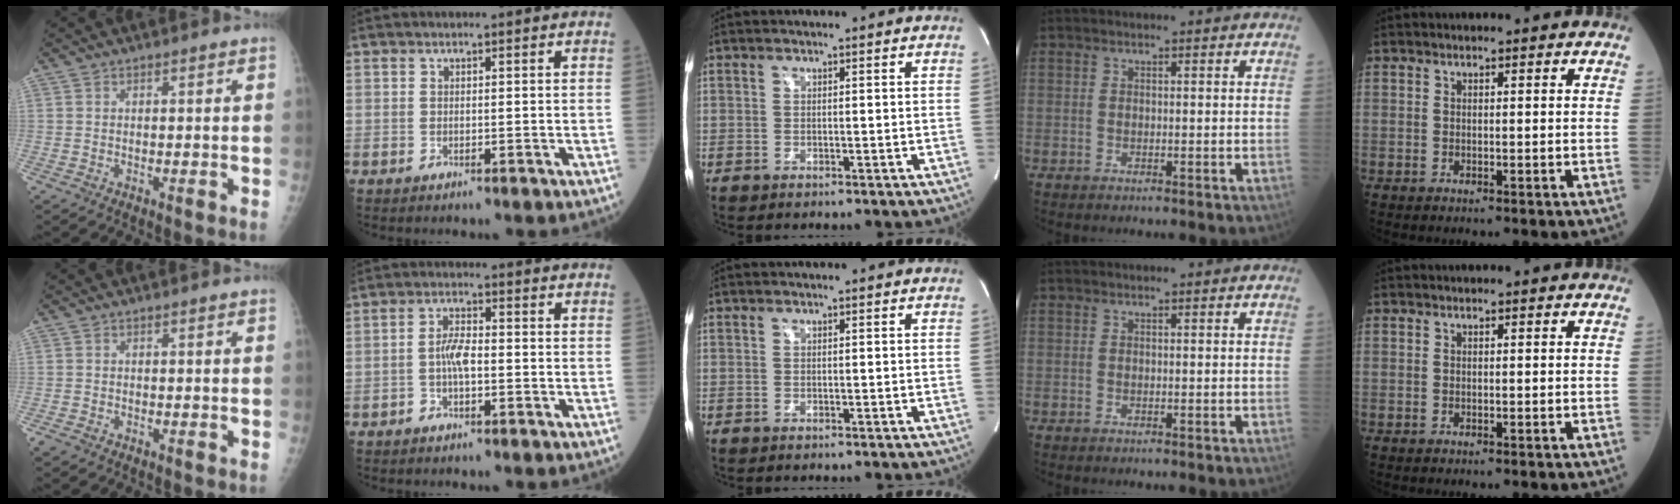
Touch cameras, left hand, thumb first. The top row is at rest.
{"thumb": {"total": 1.4, "force": [-0.9, 0.9, 0.6], "torque": [-0.013, 0.000, -0.018]}, "index": {"total": 3.7, "force": [-1.0, 1.4, 3.3], "torque": [-0.070, 0.007, -0.020]}}